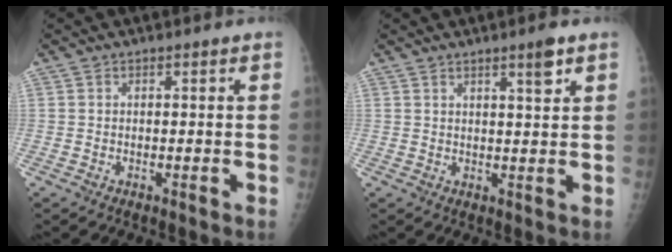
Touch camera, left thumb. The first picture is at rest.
{"total": 3.5, "force": [2.2, 0.3, 2.8], "torque": [-0.039, -0.014, 0.036]}